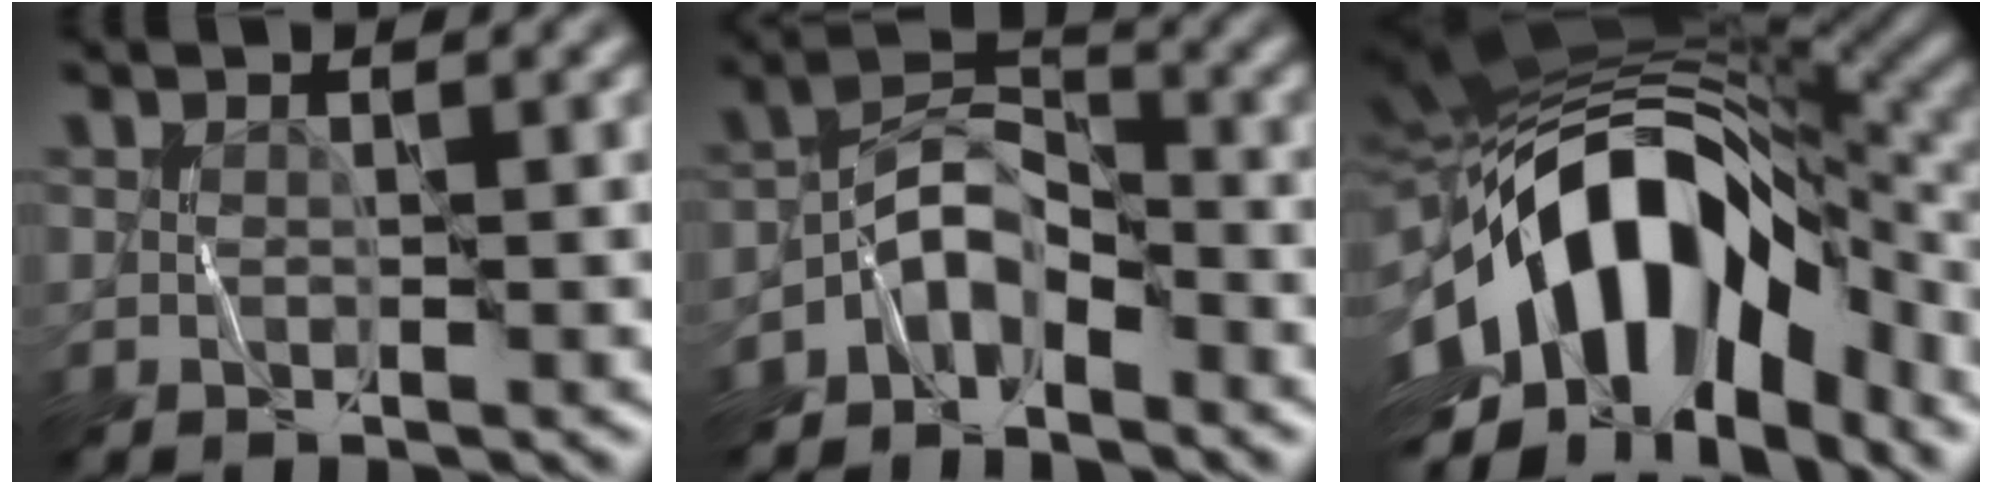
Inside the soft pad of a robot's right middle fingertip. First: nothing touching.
{"total": 4.9, "force": [-3.3, 2.5, 2.6], "torque": [-0.028, 0.007, -0.072]}
{"total": 15.7, "force": [-3.7, 8.8, 12.5], "torque": [-0.204, 0.011, -0.070]}